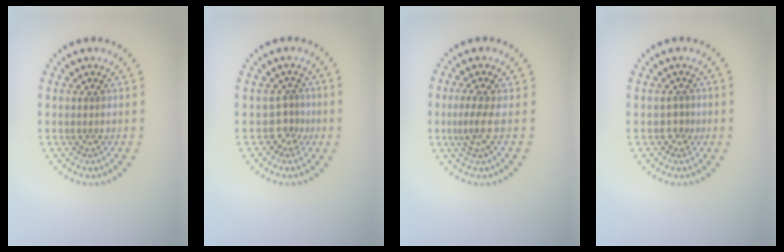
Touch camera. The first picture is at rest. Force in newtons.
{"total": 1.7, "press": 1.1, "slide": 1.3}
{"total": 2.3, "press": 1.5, "slide": 1.7}
{"total": 0.9, "press": 0.8, "slide": 0.4}